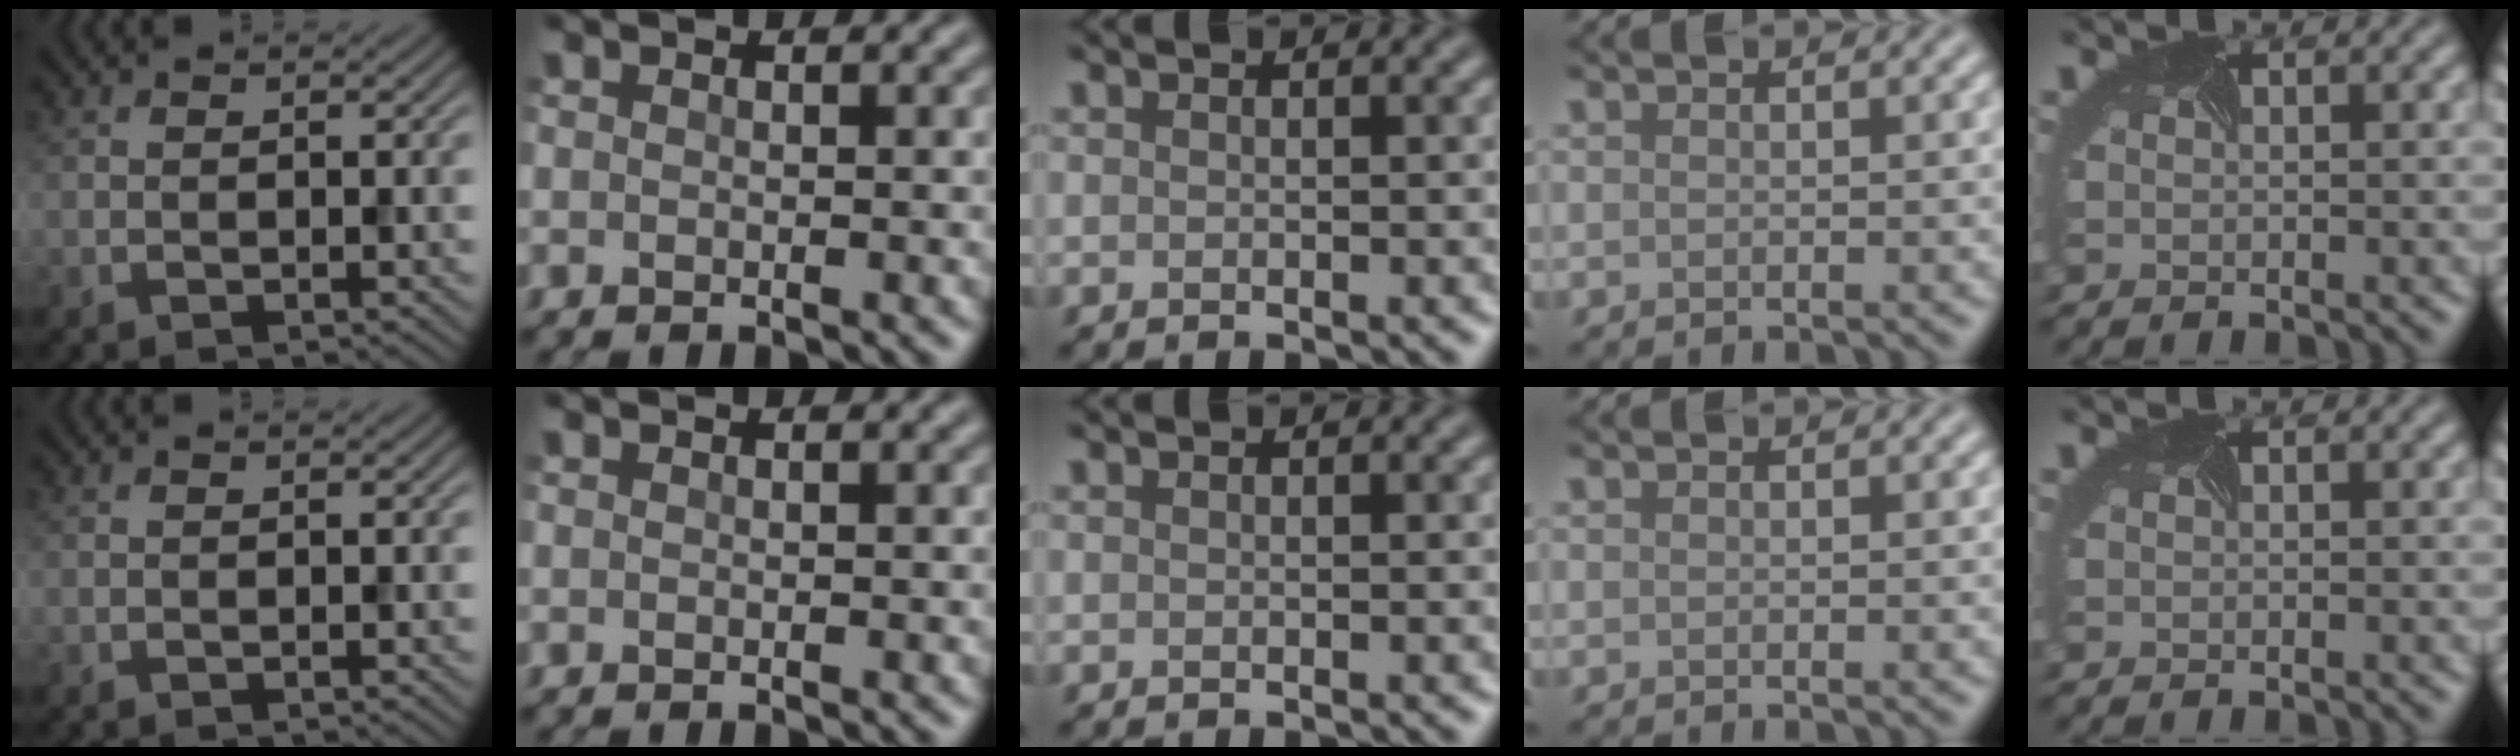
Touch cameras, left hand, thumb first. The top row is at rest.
{}